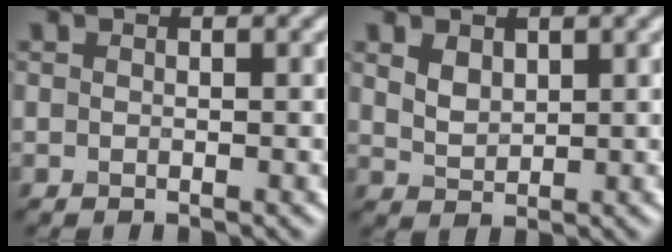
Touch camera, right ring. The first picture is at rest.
{"total": 1.9, "force": [1.1, 1.2, 1.0], "torque": [-0.022, -0.002, 0.026]}